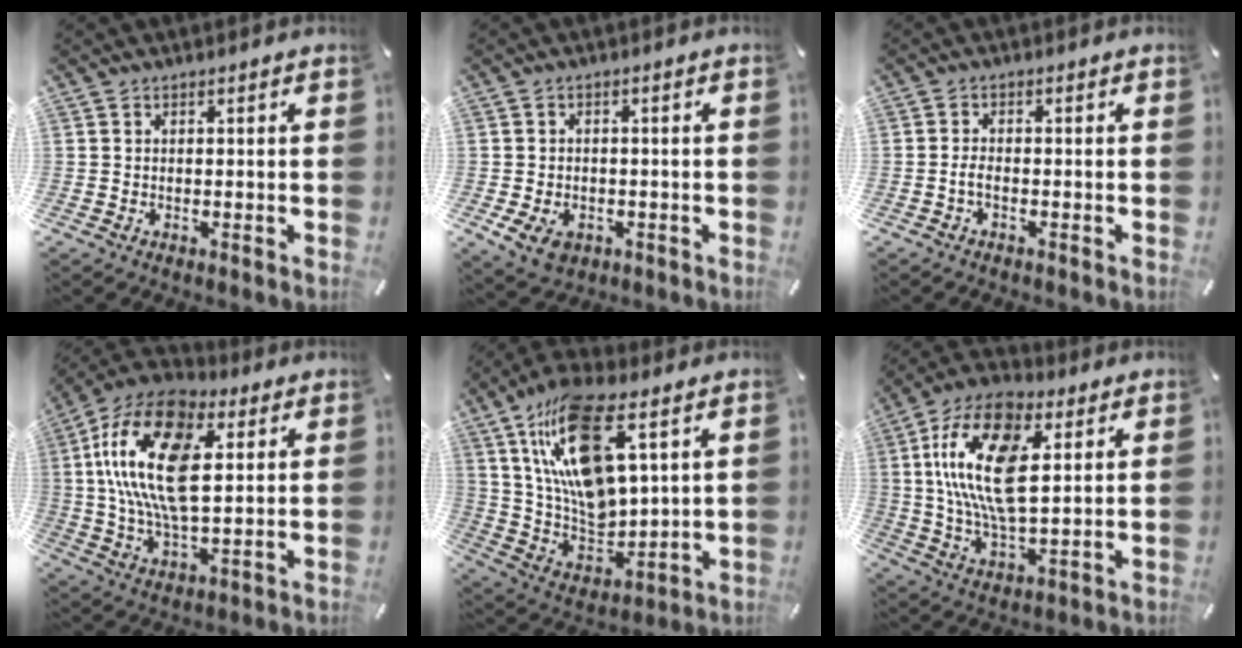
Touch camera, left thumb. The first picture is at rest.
{"total": 5.6, "force": [-2.3, 4.1, 3.1], "torque": [-0.059, 0.007, -0.044]}
{"total": 2.1, "force": [-1.0, 0.8, 1.7], "torque": [-0.038, 0.002, -0.020]}
{"total": 21.0, "force": [5.2, 11.5, 16.8], "torque": [-0.370, 0.000, 0.082]}
{"total": 19.6, "force": [9.8, 9.4, 14.2], "torque": [-0.296, -0.044, 0.167]}
{"total": 18.5, "force": [5.1, 9.4, 15.1], "torque": [-0.326, -0.002, 0.085]}